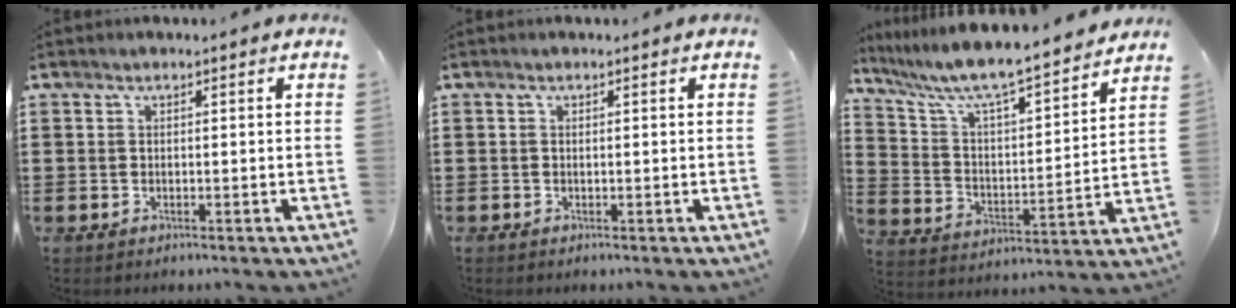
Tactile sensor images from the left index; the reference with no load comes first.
{"total": 0.0}
{"total": 6.8, "force": [6.2, 0.3, 2.9], "torque": [-0.087, -0.052, 0.098]}